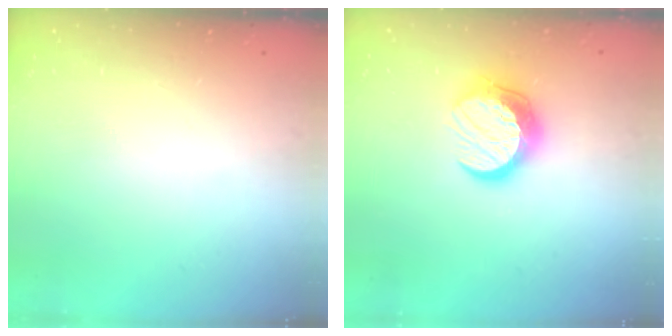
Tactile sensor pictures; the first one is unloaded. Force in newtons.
{"total": 11.9, "press": 11.8, "slide": 0.9}